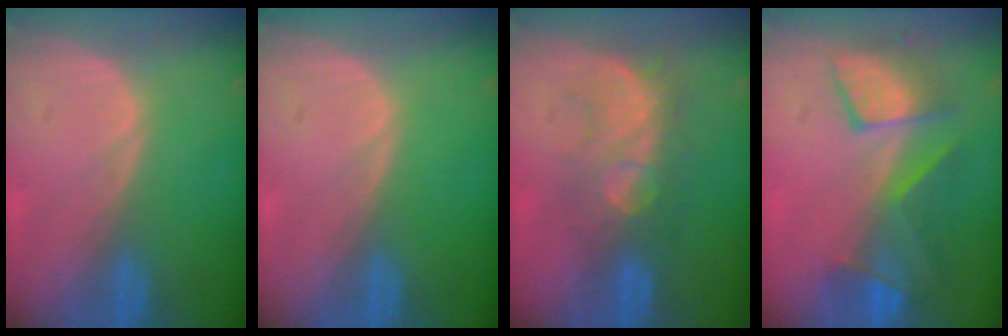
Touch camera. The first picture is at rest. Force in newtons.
{"total": 0.0}
{"total": 8.3, "press": 7.6, "slide": 3.6}
{"total": 8.1, "press": 7.9, "slide": 1.8}